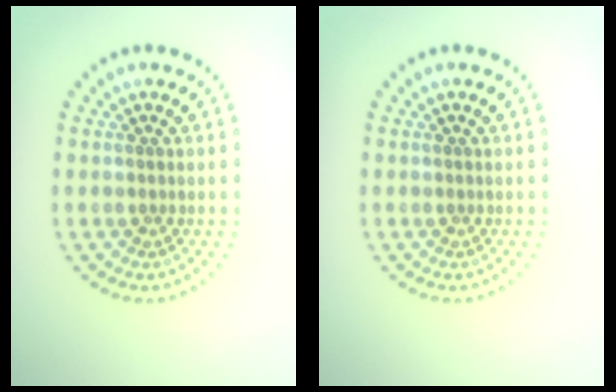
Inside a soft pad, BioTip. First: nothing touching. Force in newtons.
{"total": 0.0}